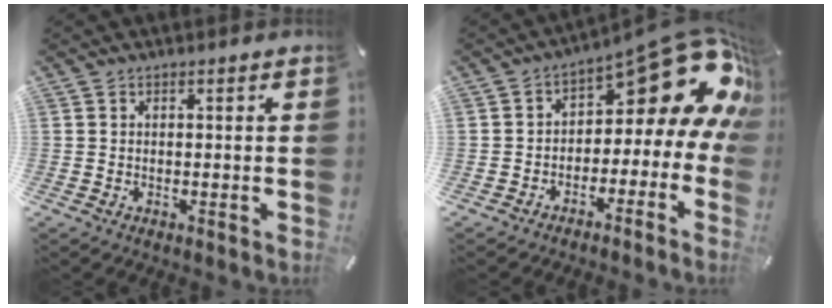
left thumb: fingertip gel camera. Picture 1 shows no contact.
{"total": 14.1, "force": [7.4, 6.4, 10.2], "torque": [-0.121, -0.064, 0.114]}